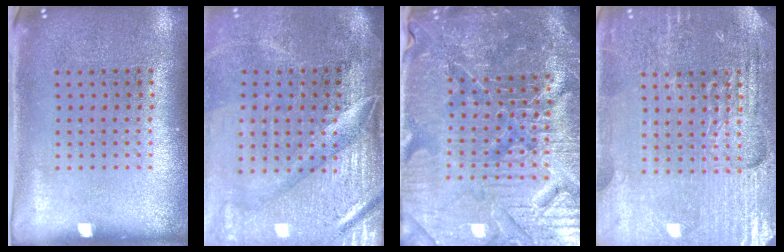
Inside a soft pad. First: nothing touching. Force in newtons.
{"total": 4.5, "press": 3.9, "slide": 2.3}
{"total": 6.1, "press": 5.6, "slide": 2.4}
{"total": 4.4, "press": 4.2, "slide": 1.5}